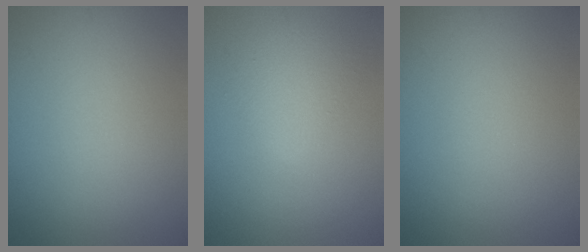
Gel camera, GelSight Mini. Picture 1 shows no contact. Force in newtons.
{"total": 2.5, "press": 2.5, "slide": 0.2}
{"total": 0.0}